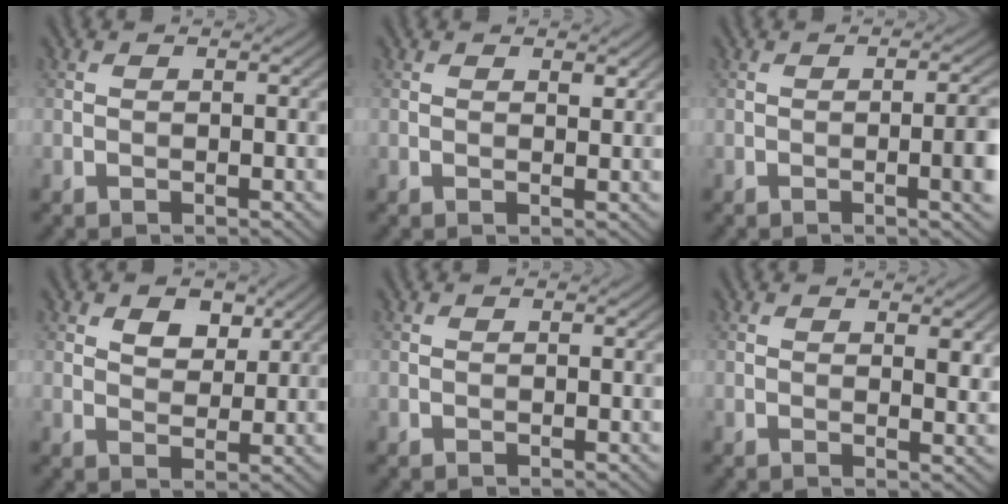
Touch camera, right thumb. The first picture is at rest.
{"total": 1.2, "force": [0.8, 0.4, 0.8], "torque": [-0.014, -0.004, 0.015]}
{"total": 4.2, "force": [-0.8, 0.8, 4.1], "torque": [-0.062, 0.002, -0.011]}
{"total": 3.9, "force": [2.1, 2.5, 2.2], "torque": [-0.042, -0.005, 0.034]}
{"total": 0.0}
{"total": 2.5, "force": [1.0, 0.9, 2.1], "torque": [-0.032, -0.007, 0.021]}